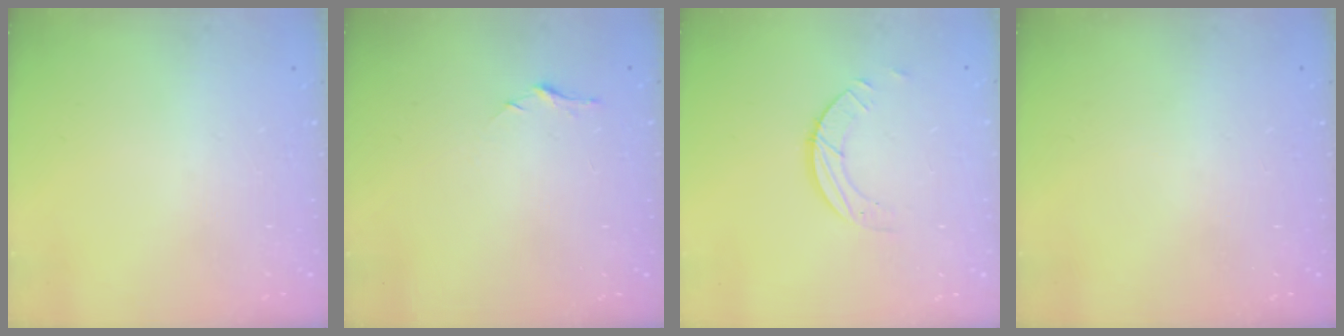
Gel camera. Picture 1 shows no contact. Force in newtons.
{"total": 5.7, "press": 5.6, "slide": 0.6}
{"total": 4.0, "press": 4.0, "slide": 0.4}
{"total": 0.0}